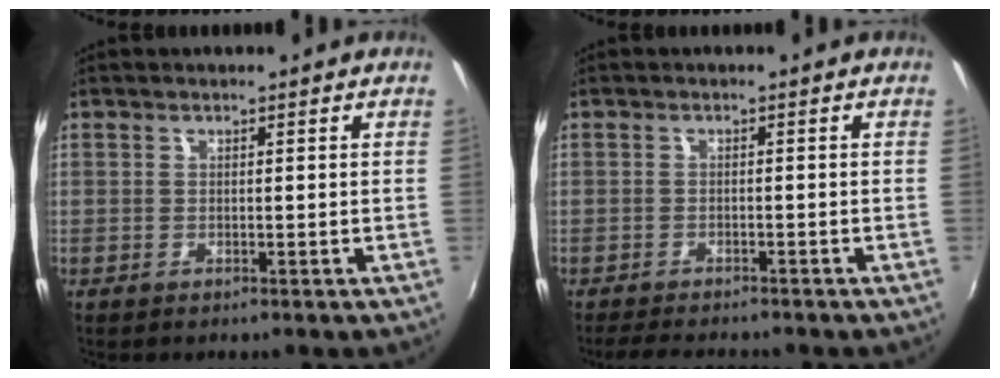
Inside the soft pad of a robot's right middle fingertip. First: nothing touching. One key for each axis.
{"total": 5.7, "fx": -5.2, "fy": 1.3, "fz": 2.1, "tx": -0.058, "ty": -0.014, "tz": -0.083}